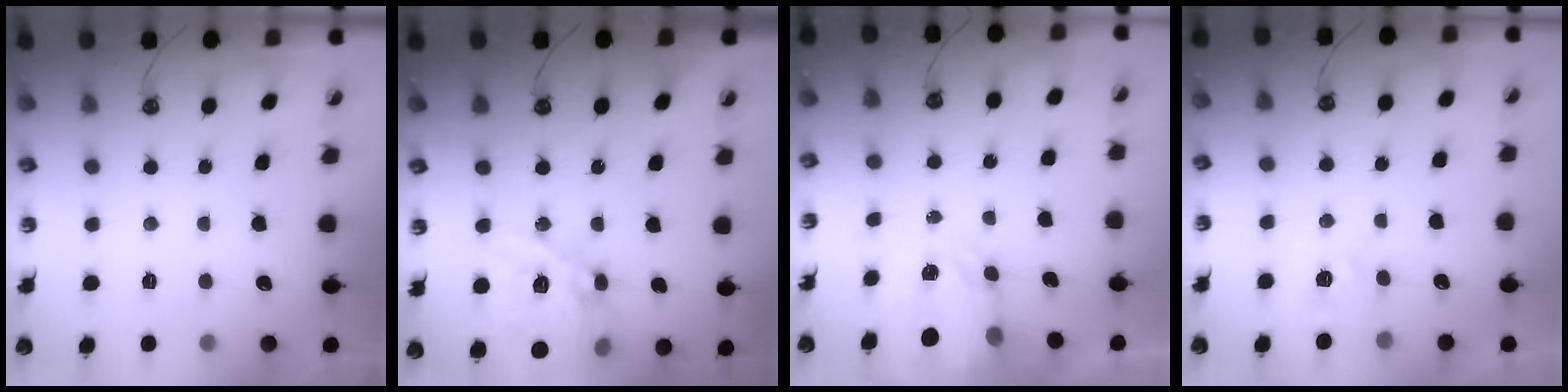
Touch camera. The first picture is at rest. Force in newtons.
{"total": 17.6, "press": 17.5, "slide": 1.8}
{"total": 3.8, "press": 3.8, "slide": 0.5}
{"total": 3.5, "press": 3.4, "slide": 0.4}